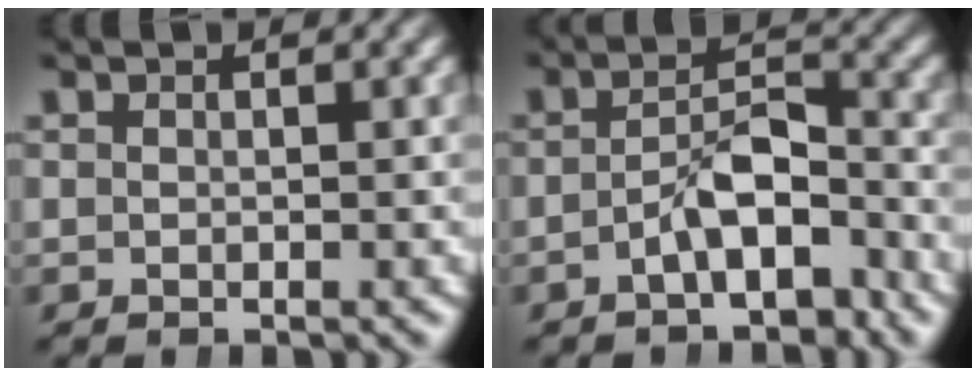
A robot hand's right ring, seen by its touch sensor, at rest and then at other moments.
{"total": 4.1, "force": [-2.5, 1.9, 2.7], "torque": [-0.038, -0.011, -0.043]}